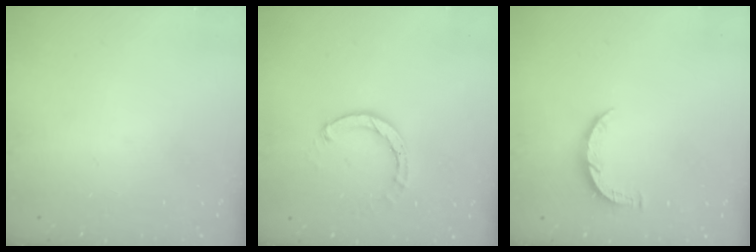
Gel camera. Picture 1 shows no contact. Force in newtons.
{"total": 3.0, "press": 3.0, "slide": 0.4}
{"total": 5.2, "press": 5.2, "slide": 0.5}